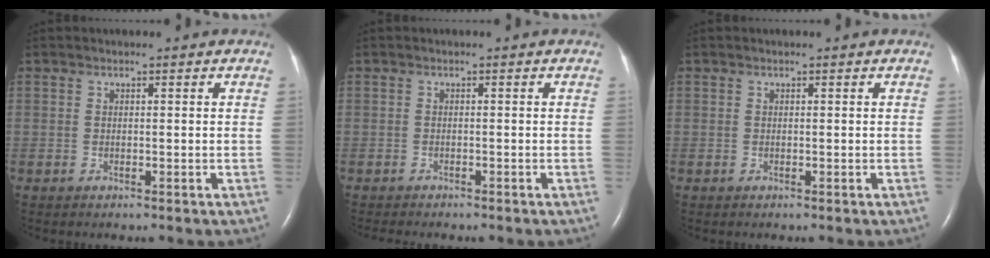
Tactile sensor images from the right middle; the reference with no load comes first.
{"total": 3.2, "force": [-2.8, 0.6, 1.5], "torque": [-0.025, -0.006, -0.030]}
{"total": 0.0}